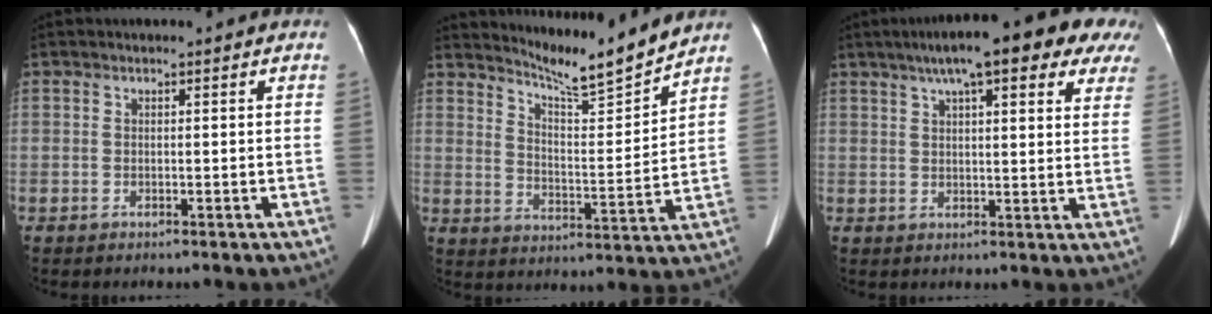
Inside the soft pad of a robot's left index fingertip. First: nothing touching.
{"total": 9.9, "force": [9.6, -1.6, 1.8], "torque": [-0.044, -0.034, 0.158]}
{"total": 20.1, "force": [13.5, 4.2, 14.2], "torque": [-0.210, 0.050, 0.165]}